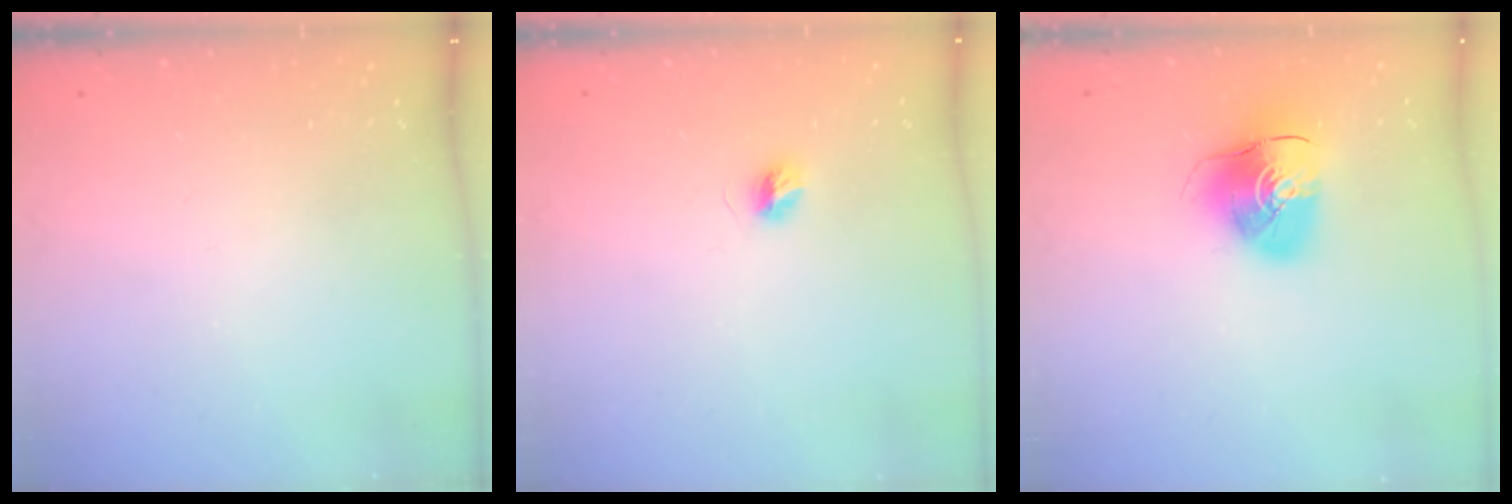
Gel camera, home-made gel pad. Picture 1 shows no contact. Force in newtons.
{"total": 5.0, "press": 5.0, "slide": 0.6}
{"total": 10.6, "press": 10.5, "slide": 1.5}